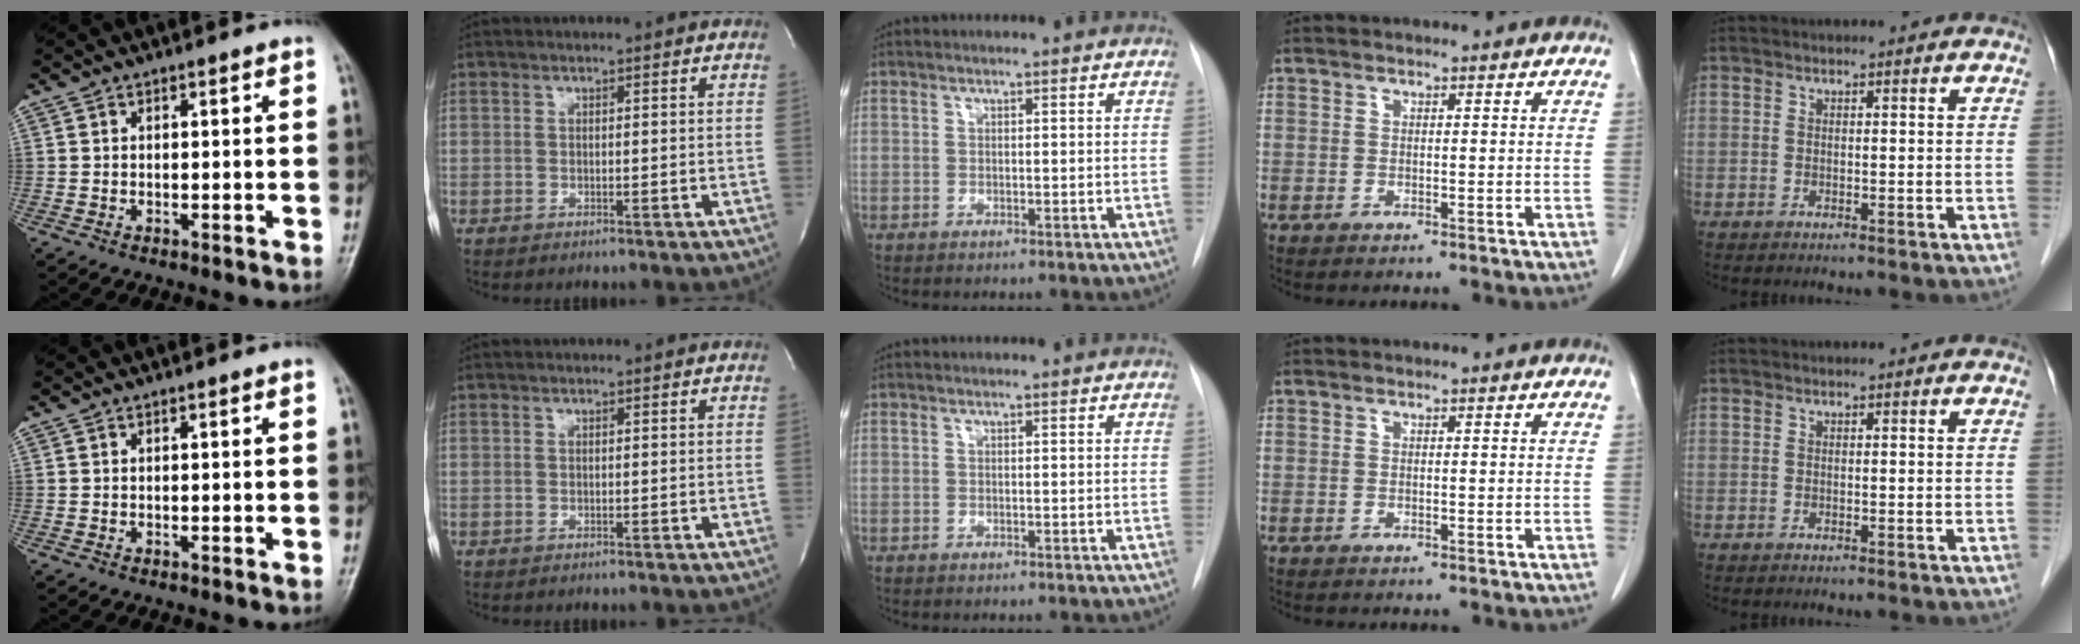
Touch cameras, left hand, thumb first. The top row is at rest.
{}